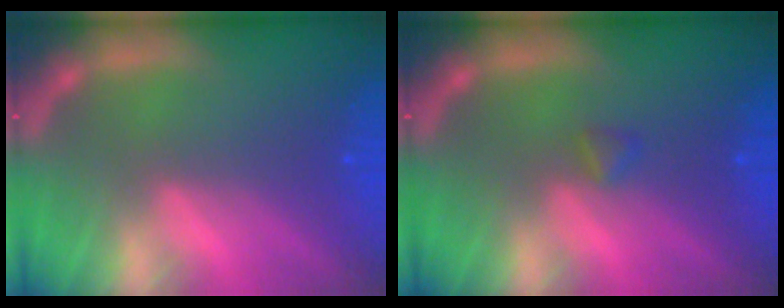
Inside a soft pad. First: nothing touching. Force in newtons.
{"total": 0.9}